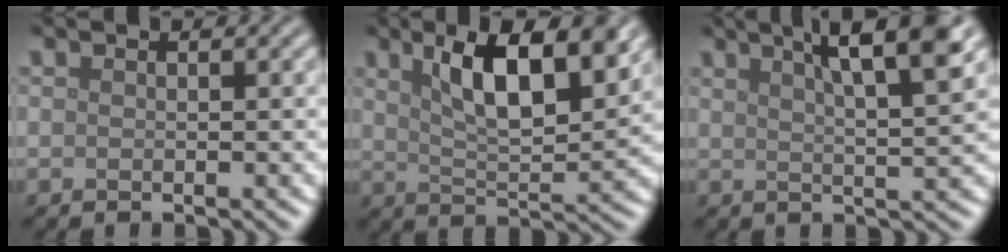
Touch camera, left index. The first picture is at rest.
{"total": 8.7, "force": [3.8, 2.9, 7.2], "torque": [-0.115, 0.005, 0.061]}
{"total": 7.3, "force": [4.0, 1.6, 5.9], "torque": [-0.064, 0.021, 0.049]}